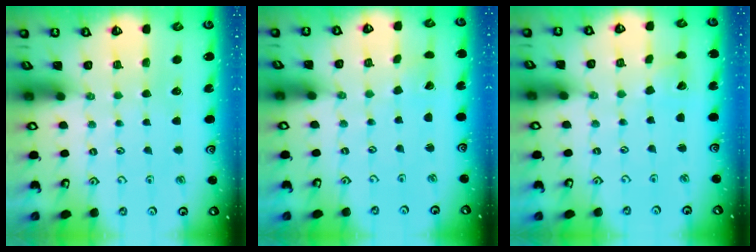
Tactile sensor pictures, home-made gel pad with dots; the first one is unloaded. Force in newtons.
{"total": 0.0}
{"total": 3.2, "press": 3.2, "slide": 0.4}